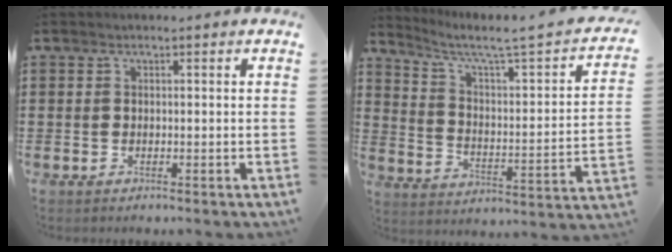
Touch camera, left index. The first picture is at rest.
{"total": 3.6, "force": [2.5, -0.2, 2.6], "torque": [-0.070, -0.039, 0.028]}